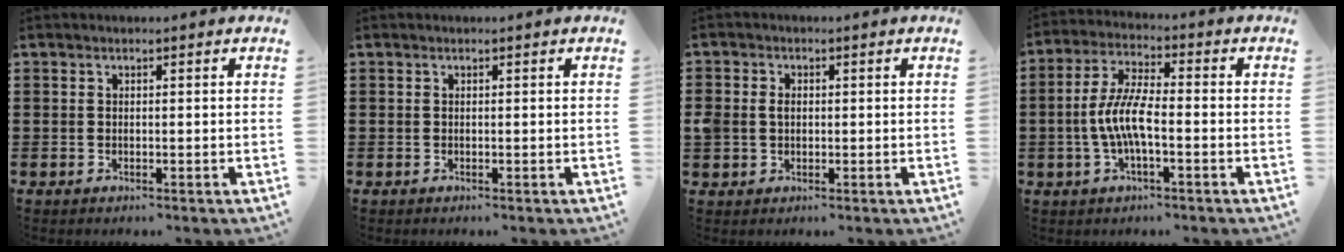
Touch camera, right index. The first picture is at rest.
{"total": 0.0}
{"total": 2.4, "force": [0.1, 2.0, 1.3], "torque": [-0.038, 0.008, -0.003]}
{"total": 7.2, "force": [-1.7, 2.2, 6.6], "torque": [-0.155, -0.012, -0.039]}